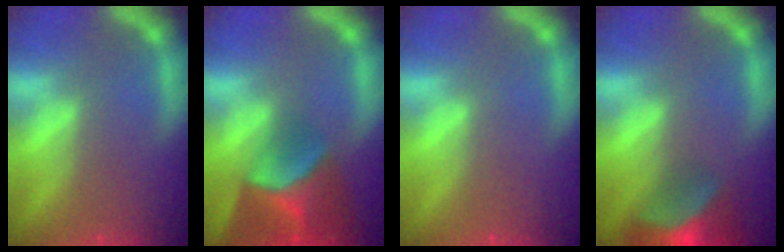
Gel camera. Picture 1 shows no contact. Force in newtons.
{"total": 8.4}
{"total": 0.0}
{"total": 9.0}